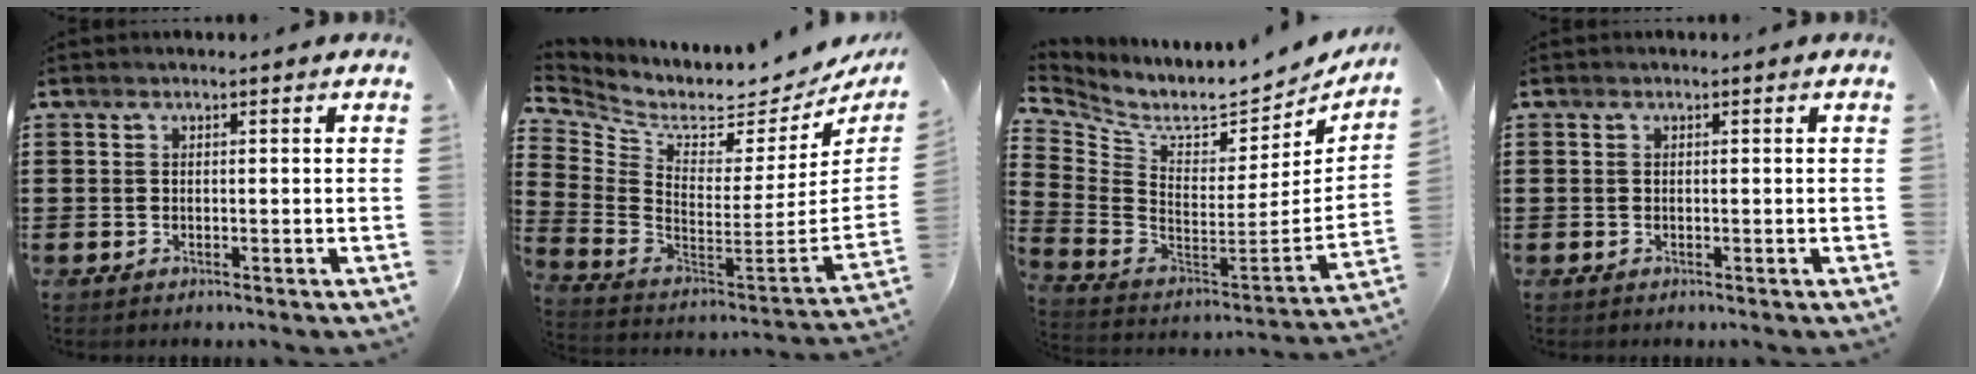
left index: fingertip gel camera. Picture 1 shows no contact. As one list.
[{"total": 4.1, "force": [3.3, 1.4, 1.8], "torque": [-0.064, -0.053, 0.047]}, {"total": 6.5, "force": [5.5, 1.9, 2.9], "torque": [-0.073, -0.066, 0.088]}, {"total": 0.0}]